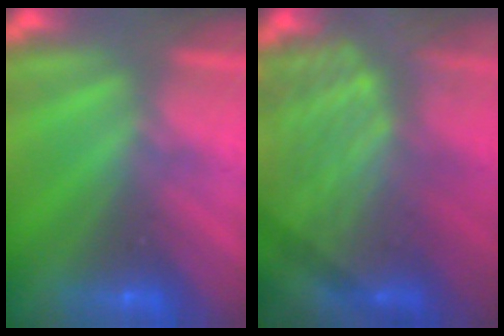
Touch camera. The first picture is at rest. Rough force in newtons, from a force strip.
{"total": 3.4}